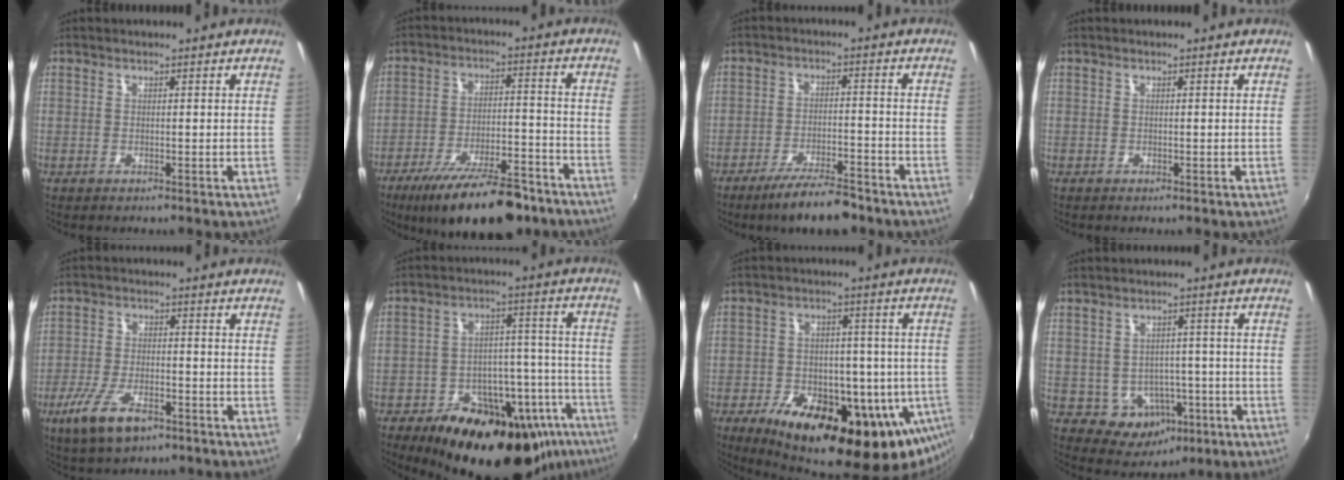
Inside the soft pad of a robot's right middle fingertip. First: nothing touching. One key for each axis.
{"total": 18.7, "fx": -13.9, "fy": 5.8, "fz": 10.9, "tx": -0.196, "ty": -0.022, "tz": -0.205}
{"total": 9.3, "fx": -7.5, "fy": 1.9, "fz": 5.2, "tx": -0.106, "ty": -0.010, "tz": -0.122}
{"total": 0.0}
{"total": 9.7, "fx": -5.7, "fy": 3.9, "fz": 6.9, "tx": -0.161, "ty": -0.022, "tz": -0.102}
{"total": 28.2, "fx": -18.8, "fy": 13.7, "fz": 15.9, "tx": -0.244, "ty": 0.018, "tz": -0.246}
{"total": 24.8, "fx": -11.5, "fy": 12.5, "fz": 18.1, "tx": -0.317, "ty": -0.036, "tz": -0.151}
{"total": 8.4, "fx": -2.9, "fy": 7.2, "fz": 3.2, "tx": -0.075, "ty": 0.011, "tz": -0.016}